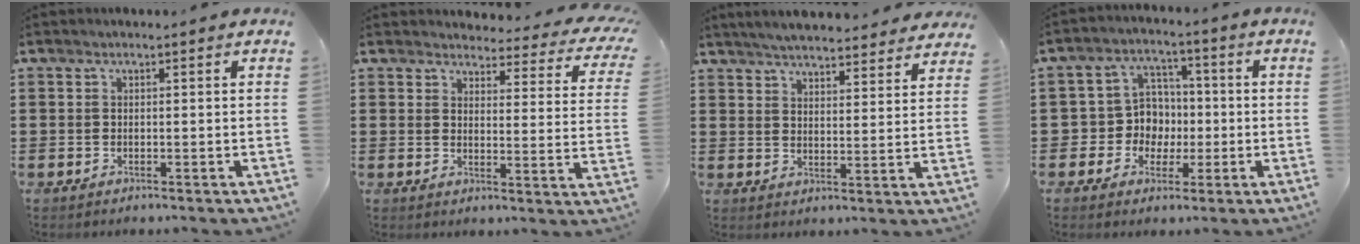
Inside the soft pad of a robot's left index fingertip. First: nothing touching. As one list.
[{"total": 3.6, "force": [3.4, 0.7, 1.1], "torque": [-0.033, -0.027, 0.054]}, {"total": 5.1, "force": [5.0, -0.1, 0.9], "torque": [-0.038, -0.026, 0.089]}, {"total": 6.6, "force": [-0.4, 6.4, 1.7], "torque": [-0.057, 0.015, -0.004]}]